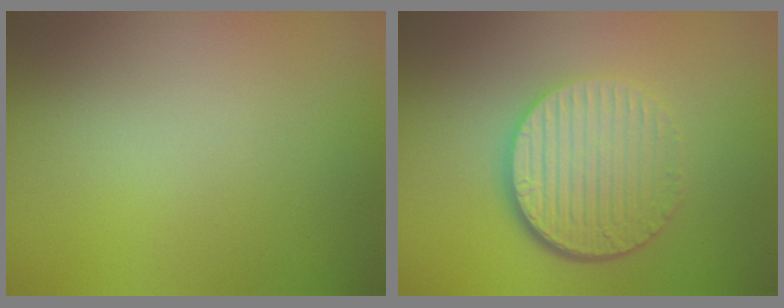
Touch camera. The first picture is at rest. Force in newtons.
{"total": 6.4, "press": 4.4, "slide": 4.7}